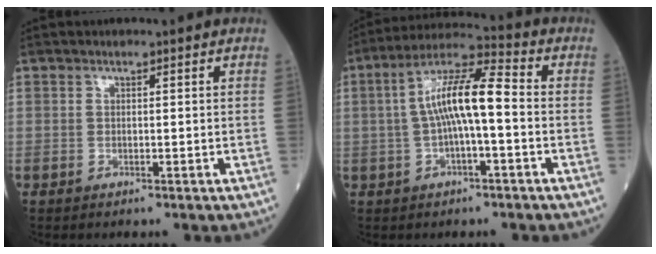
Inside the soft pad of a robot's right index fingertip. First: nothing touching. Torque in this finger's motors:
{"motor_torque": [0.52, -0.14, 0.32, 0.16]}